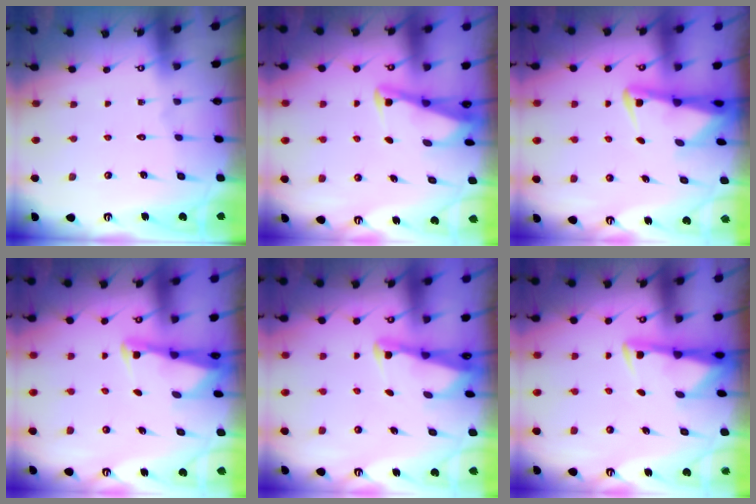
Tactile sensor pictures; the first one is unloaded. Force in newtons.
{"total": 2.8, "press": 2.8, "slide": 0.3}
{"total": 3.0, "press": 3.0, "slide": 0.6}
{"total": 2.5, "press": 2.5, "slide": 0.3}
{"total": 2.6, "press": 2.6, "slide": 0.2}
{"total": 2.8, "press": 2.7, "slide": 0.5}